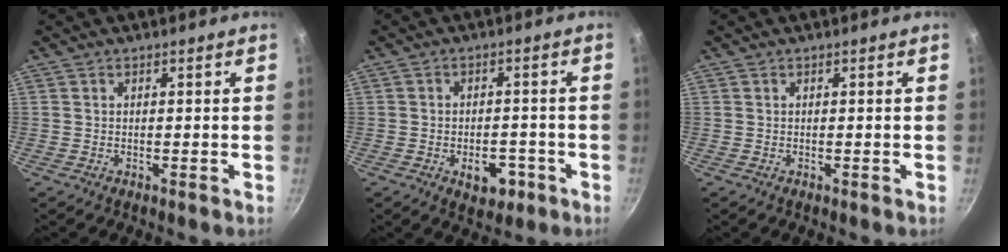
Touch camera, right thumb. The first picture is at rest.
{"total": 6.1, "force": [-2.5, 4.0, 3.8], "torque": [-0.029, 0.016, -0.029]}
{"total": 0.0}